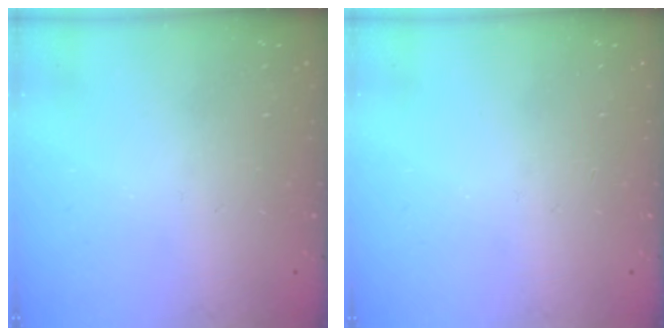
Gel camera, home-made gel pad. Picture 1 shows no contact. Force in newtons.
{"total": 0.0}